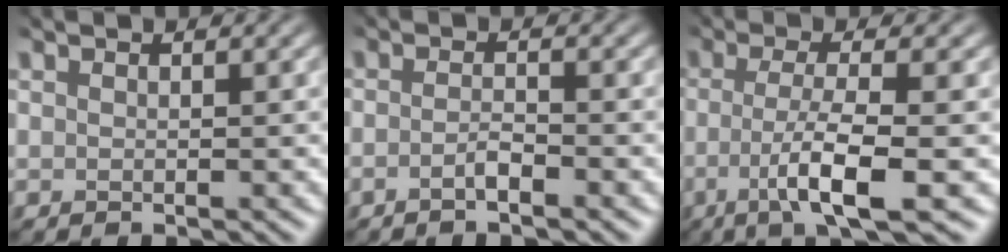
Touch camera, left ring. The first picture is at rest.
{"total": 2.0, "force": [-1.7, 0.3, 1.1], "torque": [-0.020, -0.007, -0.026]}
{"total": 5.9, "force": [-2.3, 1.1, 5.3], "torque": [-0.093, -0.013, -0.033]}